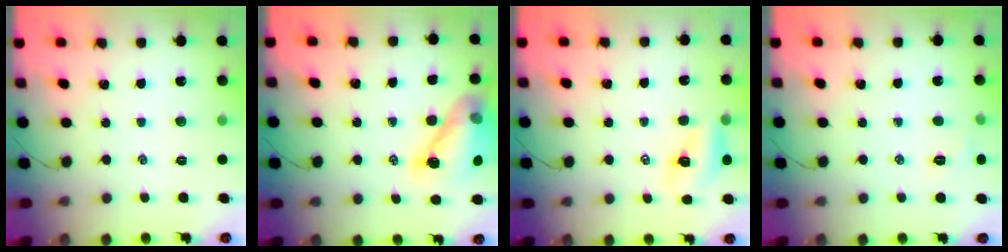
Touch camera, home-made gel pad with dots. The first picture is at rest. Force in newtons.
{"total": 13.8, "press": 13.3, "slide": 3.7}
{"total": 6.0, "press": 5.9, "slide": 0.8}
{"total": 4.5, "press": 4.4, "slide": 1.0}